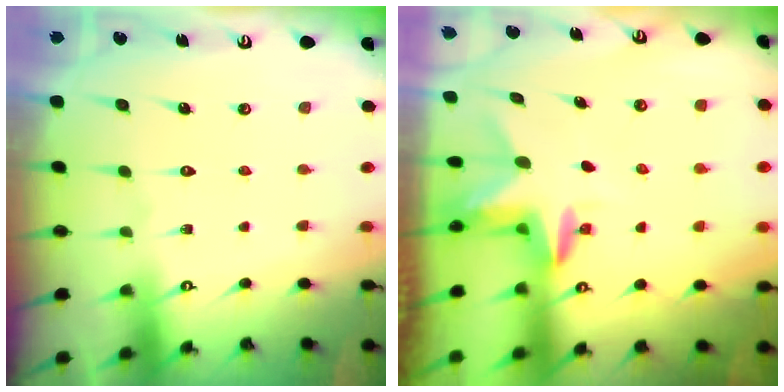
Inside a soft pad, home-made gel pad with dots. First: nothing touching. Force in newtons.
{"total": 3.0, "press": 3.0, "slide": 0.2}